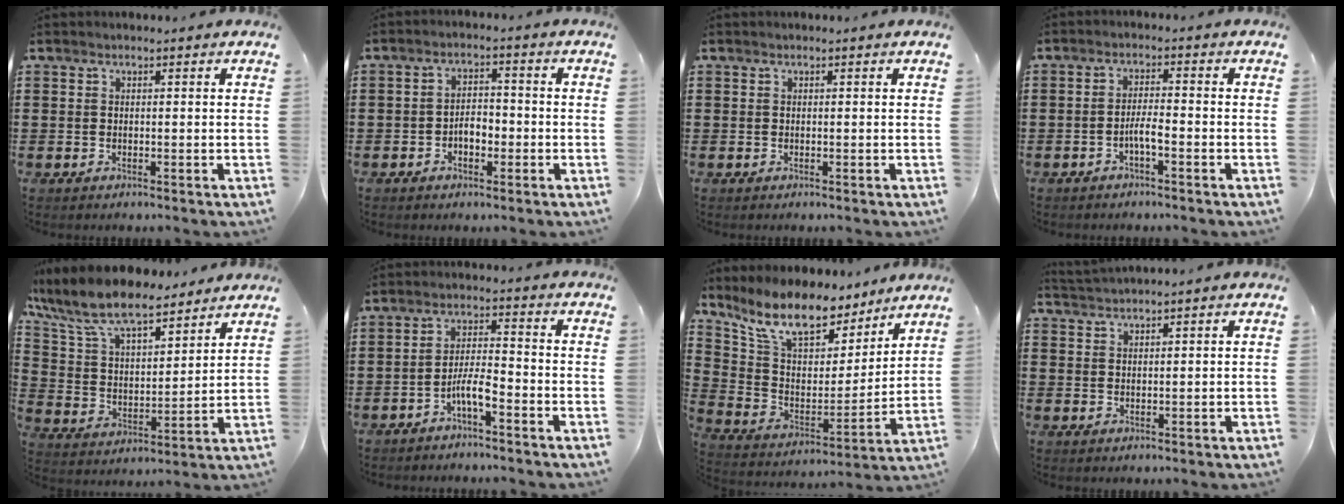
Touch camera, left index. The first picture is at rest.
{"total": 3.2, "force": [-1.4, 1.7, 2.3], "torque": [-0.045, 0.005, -0.029]}
{"total": 0.0}
{"total": 3.0, "force": [-1.5, 0.5, 2.6], "torque": [-0.054, 0.001, -0.029]}
{"total": 9.9, "force": [8.7, 2.5, 4.0], "torque": [-0.117, -0.043, 0.154]}
{"total": 4.7, "force": [-2.8, 0.8, 3.7], "torque": [-0.079, 0.005, -0.057]}
{"total": 11.8, "force": [9.4, 4.2, 5.7], "torque": [-0.146, -0.052, 0.168]}
{"total": 1.4, "force": [1.3, -0.4, 0.2], "torque": [-0.006, -0.001, 0.027]}